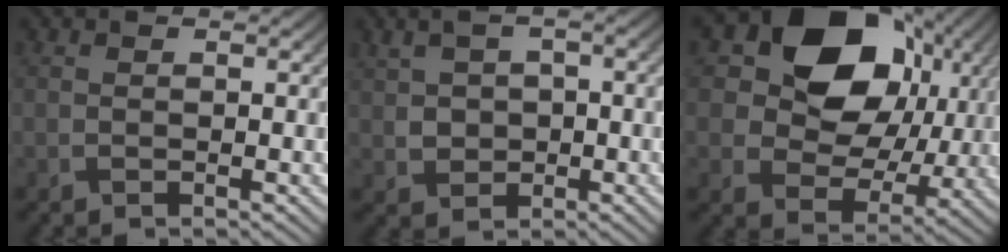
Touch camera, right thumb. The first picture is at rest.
{"total": 4.7, "force": [0.5, 3.3, 3.4], "torque": [-0.079, -0.001, 0.016]}
{"total": 16.3, "force": [6.0, 12.2, 9.1], "torque": [-0.165, 0.024, 0.110]}